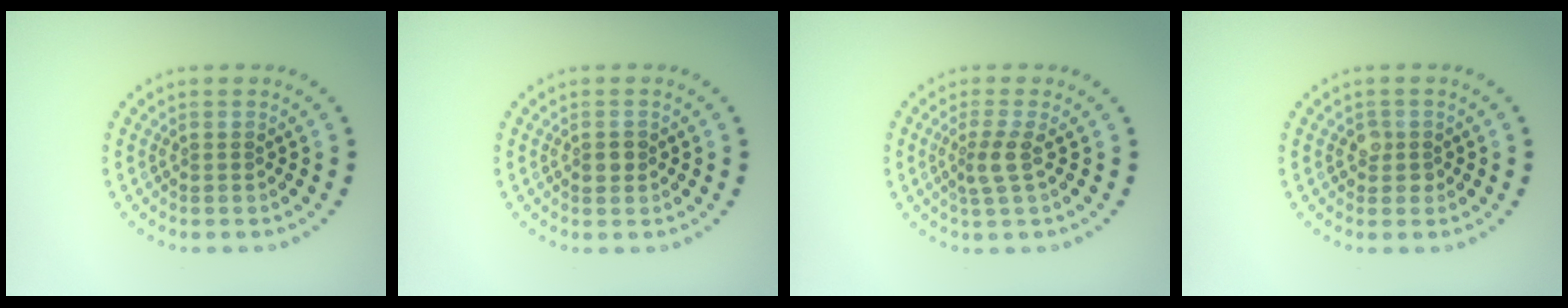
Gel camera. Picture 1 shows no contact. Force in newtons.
{"total": 1.1, "press": 1.1, "slide": 0.2}
{"total": 2.1, "press": 1.5, "slide": 1.4}
{"total": 1.4, "press": 1.3, "slide": 0.6}